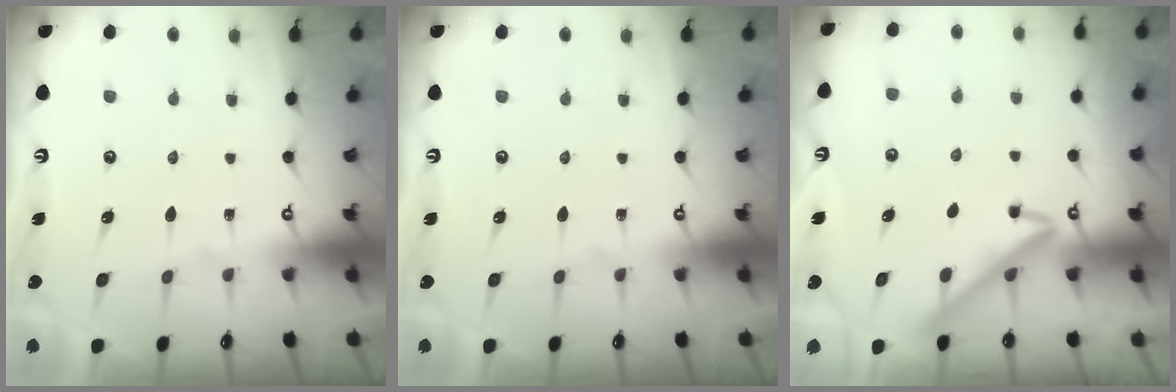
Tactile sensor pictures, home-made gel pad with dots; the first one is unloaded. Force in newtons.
{"total": 0.0}
{"total": 4.3, "press": 4.3, "slide": 0.4}